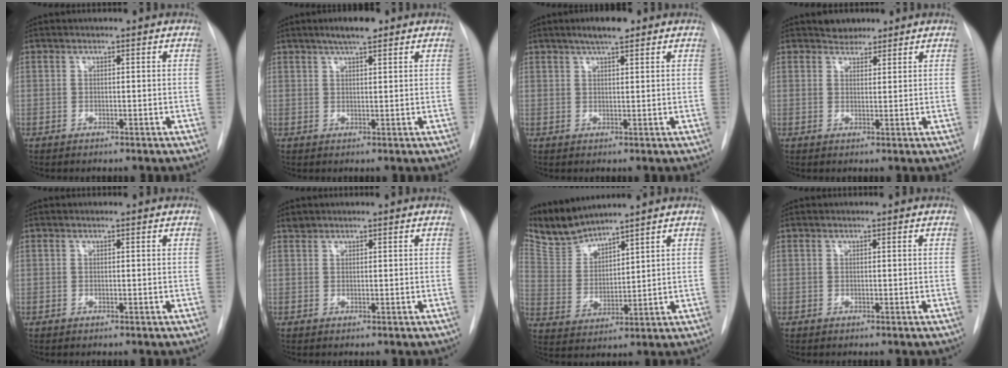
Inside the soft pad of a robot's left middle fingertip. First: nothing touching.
{"total": 4.3, "force": [3.0, 0.8, 3.0], "torque": [-0.052, 0.007, 0.048]}
{"total": 4.3, "force": [3.0, 0.8, 3.0], "torque": [-0.052, 0.007, 0.048]}
{"total": 2.5, "force": [2.2, 1.3, 0.2], "torque": [-0.003, 0.005, 0.033]}
{"total": 0.0}
{"total": 0.6, "force": [0.6, 0.2, -0.1], "torque": [0.000, 0.005, 0.011]}
{"total": 7.3, "force": [7.2, 0.3, 0.9], "torque": [-0.039, 0.002, 0.158]}
{"total": 0.0}